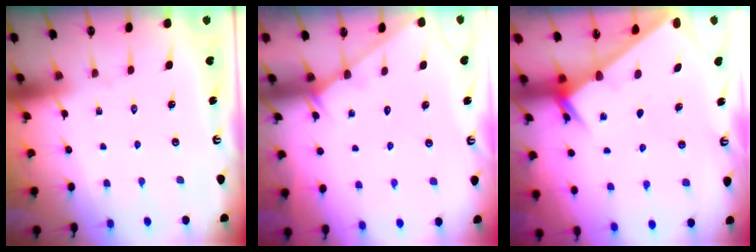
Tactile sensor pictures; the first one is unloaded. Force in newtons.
{"total": 2.7, "press": 2.7, "slide": 0.2}
{"total": 2.0, "press": 2.0, "slide": 0.1}